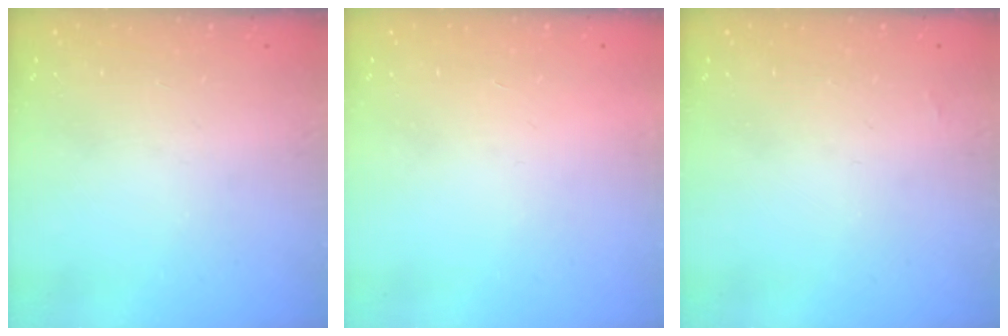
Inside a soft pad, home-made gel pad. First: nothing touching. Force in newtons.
{"total": 1.6, "press": 1.6, "slide": 0.1}
{"total": 1.3, "press": 1.3, "slide": 0.2}